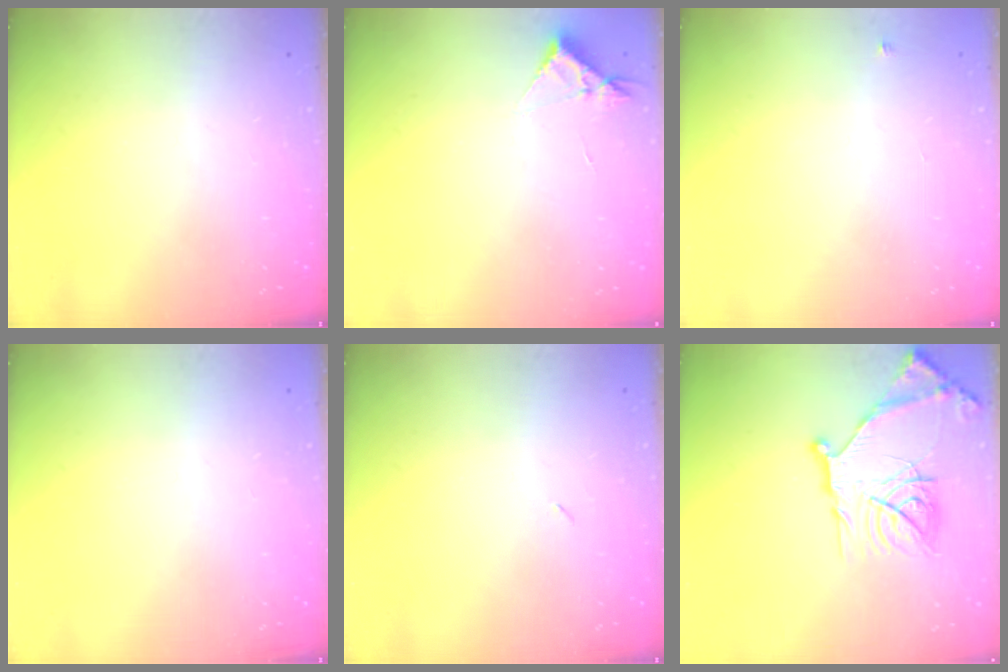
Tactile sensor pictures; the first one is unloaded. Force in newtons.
{"total": 3.1, "press": 3.1, "slide": 0.5}
{"total": 2.7, "press": 2.7, "slide": 0.4}
{"total": 0.0}
{"total": 2.2, "press": 1.8, "slide": 1.2}
{"total": 20.2, "press": 20.1, "slide": 1.9}